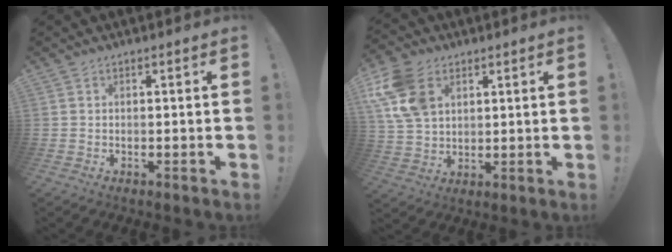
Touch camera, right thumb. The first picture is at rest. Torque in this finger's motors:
{"motor_torque": [1.35, 1.69, 1.11, 0.36, 0.11]}